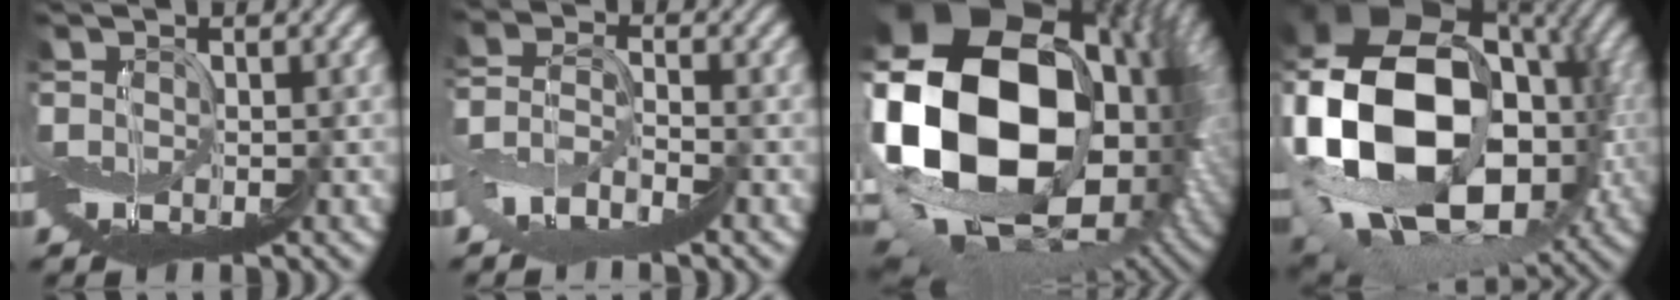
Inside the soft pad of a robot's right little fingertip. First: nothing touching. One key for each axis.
{"total": 3.1, "fx": -2.9, "fy": -1.2, "fz": 0.1, "tx": -0.039, "ty": 0.006, "tz": -0.068}
{"total": 16.1, "fx": 1.4, "fy": 11.2, "fz": 11.5, "tx": -0.286, "ty": -0.018, "tz": 0.044}
{"total": 14.0, "fx": 1.3, "fy": 10.0, "fz": 9.7, "tx": -0.248, "ty": -0.010, "tz": 0.047}